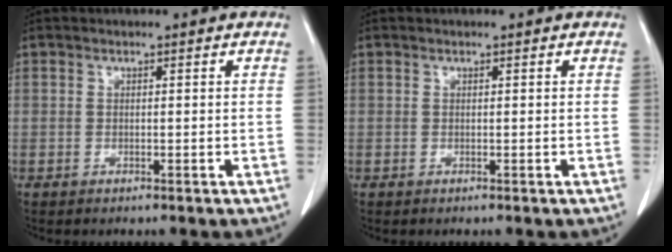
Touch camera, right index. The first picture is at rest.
{"total": 0.0}